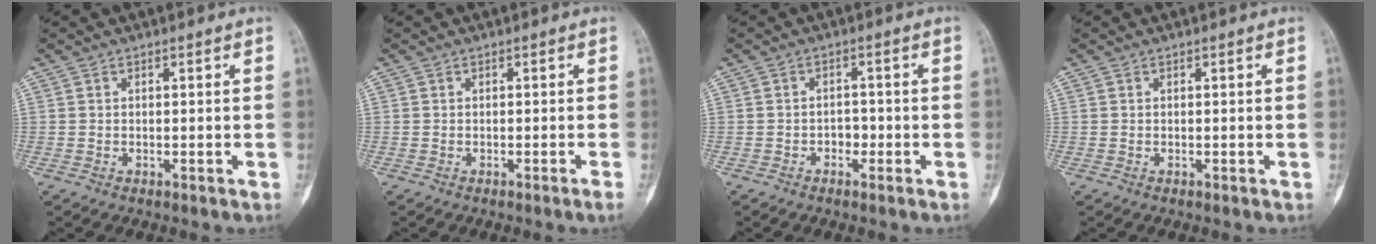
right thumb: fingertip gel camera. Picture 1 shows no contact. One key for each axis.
{"total": 1.1, "fx": -0.7, "fy": -0.3, "fz": 0.8, "tx": -0.017, "ty": 0.002, "tz": -0.009}
{"total": 2.0, "fx": -0.9, "fy": 1.5, "fz": 1.1, "tx": -0.004, "ty": 0.010, "tz": -0.016}
{"total": 0.0}